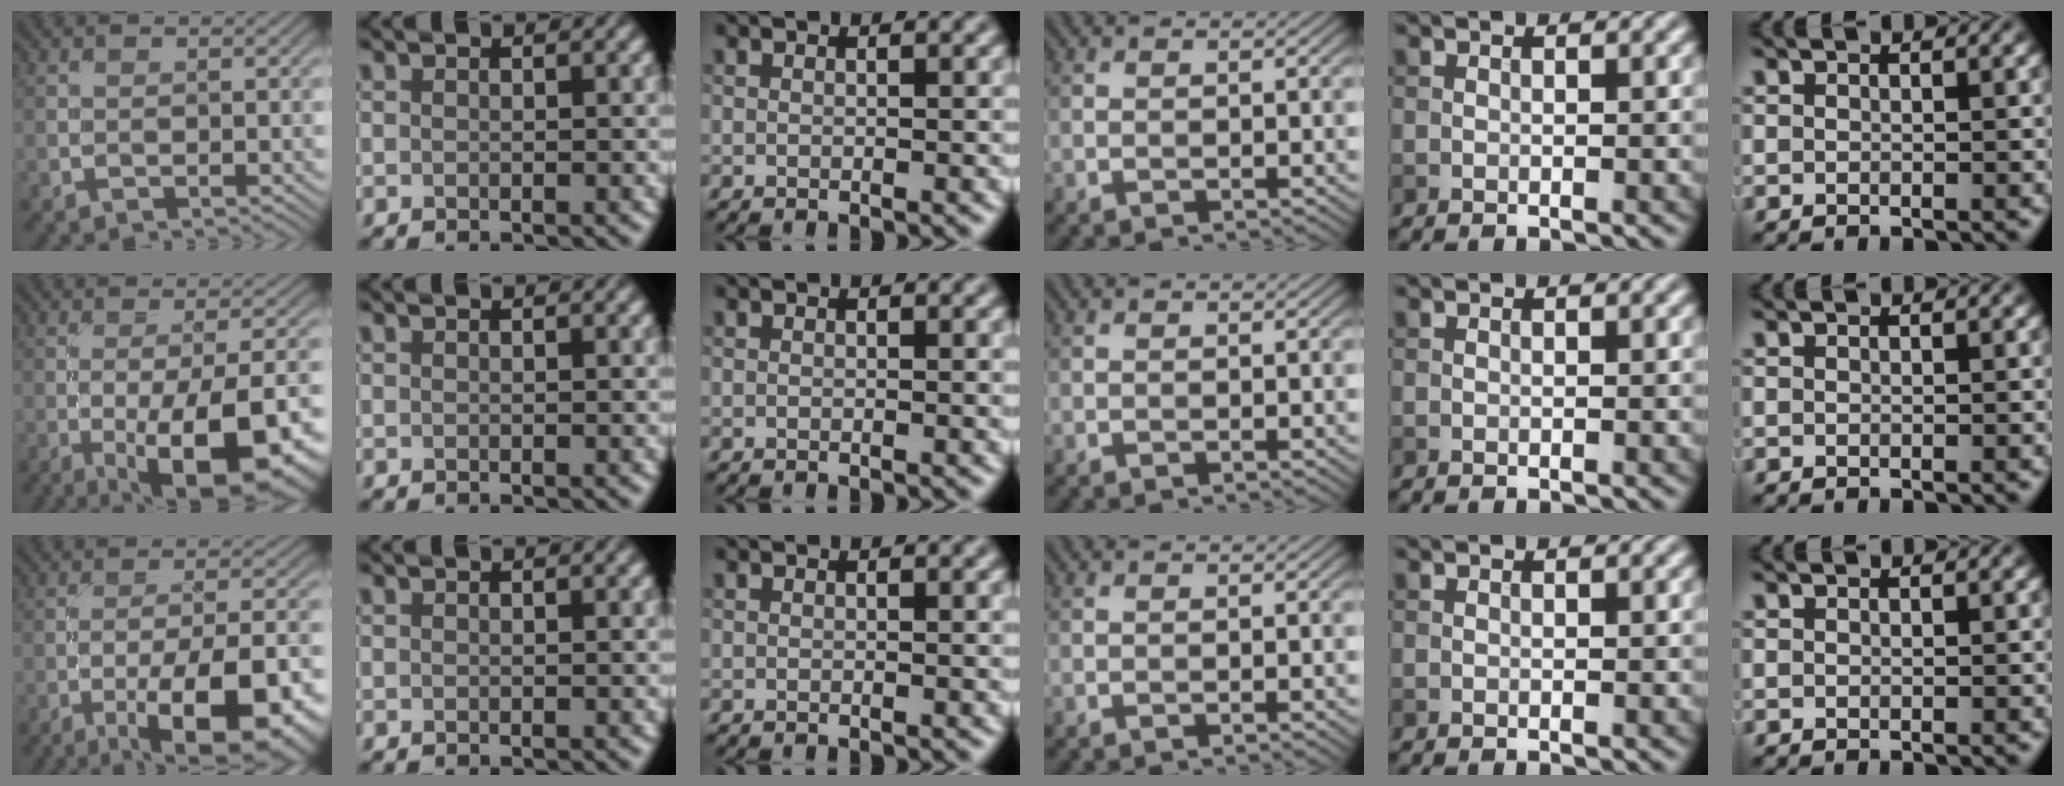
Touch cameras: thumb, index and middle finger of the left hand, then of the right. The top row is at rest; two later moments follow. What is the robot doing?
{"motion": "screw", "object": "medicine bottle"}